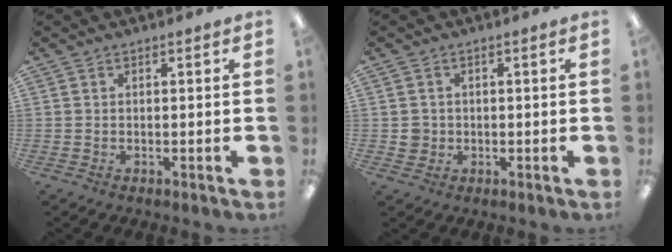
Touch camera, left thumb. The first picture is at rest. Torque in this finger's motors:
{"motor_torque": [-0.12, 0.20, 0.13, -0.04, 0.00]}